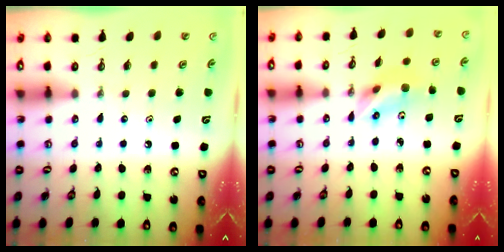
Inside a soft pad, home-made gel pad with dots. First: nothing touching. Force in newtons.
{"total": 7.6, "press": 7.1, "slide": 2.9}